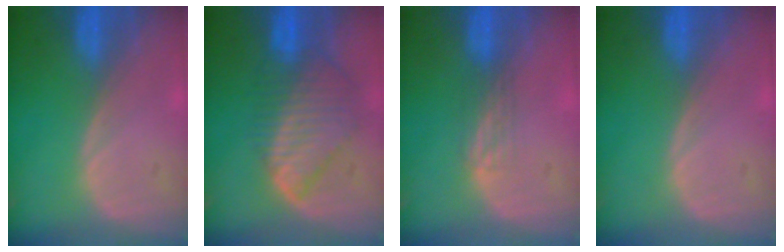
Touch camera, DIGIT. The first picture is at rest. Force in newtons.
{"total": 8.7, "press": 7.7, "slide": 4.1}
{"total": 2.2, "press": 1.8, "slide": 1.2}
{"total": 0.0}